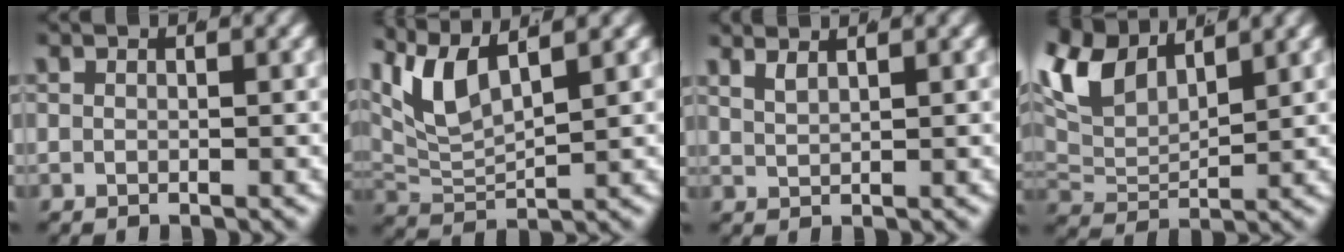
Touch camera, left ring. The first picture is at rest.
{"total": 6.5, "force": [3.1, 3.8, 4.3], "torque": [-0.107, 0.003, 0.053]}
{"total": 1.9, "force": [1.8, -0.2, 0.7], "torque": [-0.016, -0.001, 0.040]}
{"total": 8.0, "force": [3.4, 5.1, 5.1], "torque": [-0.133, -0.013, 0.069]}